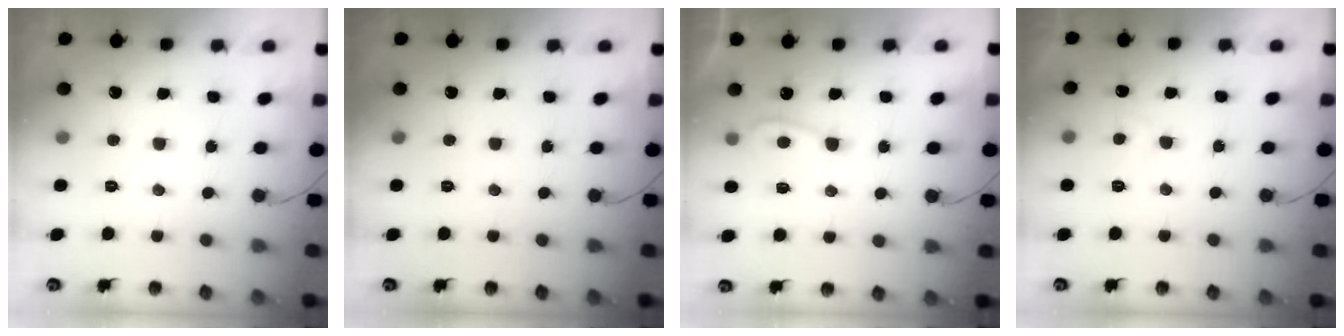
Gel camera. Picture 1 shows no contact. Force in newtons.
{"total": 0.0}
{"total": 4.6, "press": 4.6, "slide": 0.5}
{"total": 2.3, "press": 2.2, "slide": 0.7}